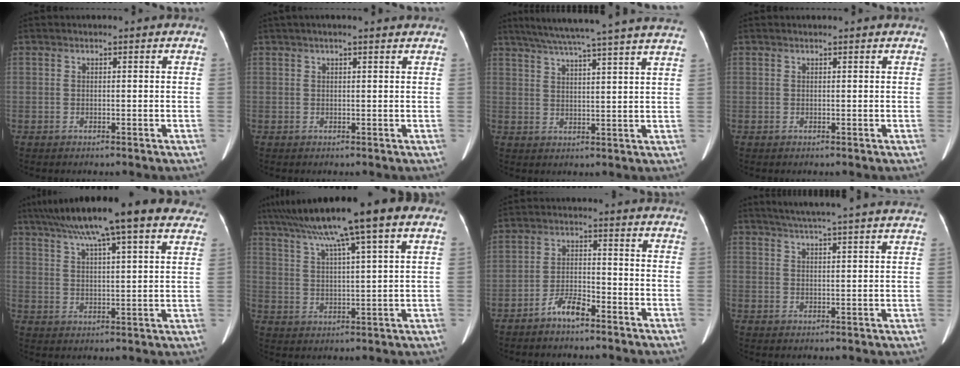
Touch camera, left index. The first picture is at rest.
{"total": 4.6, "force": [3.9, 0.7, 2.4], "torque": [-0.033, 0.035, 0.051]}
{"total": 23.3, "force": [20.5, -0.7, 11.1], "torque": [-0.183, 0.001, 0.264]}
{"total": 1.2, "force": [1.2, 0.0, 0.4], "torque": [-0.008, 0.013, 0.018]}
{"total": 23.3, "force": [17.7, 3.6, 14.8], "torque": [-0.238, 0.055, 0.239]}
{"total": 16.5, "force": [10.9, 0.6, 12.4], "torque": [-0.205, 0.050, 0.164]}
{"total": 4.3, "force": [-3.4, 1.0, 2.5], "torque": [-0.052, 0.005, -0.063]}
{"total": 20.4, "force": [18.4, 0.2, 8.8], "torque": [-0.139, 0.005, 0.235]}